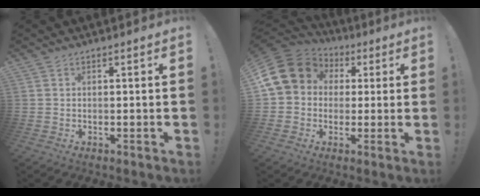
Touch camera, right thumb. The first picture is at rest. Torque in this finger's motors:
{"motor_torque": [0.43, 0.37, 1.04, -0.12, 0.11]}